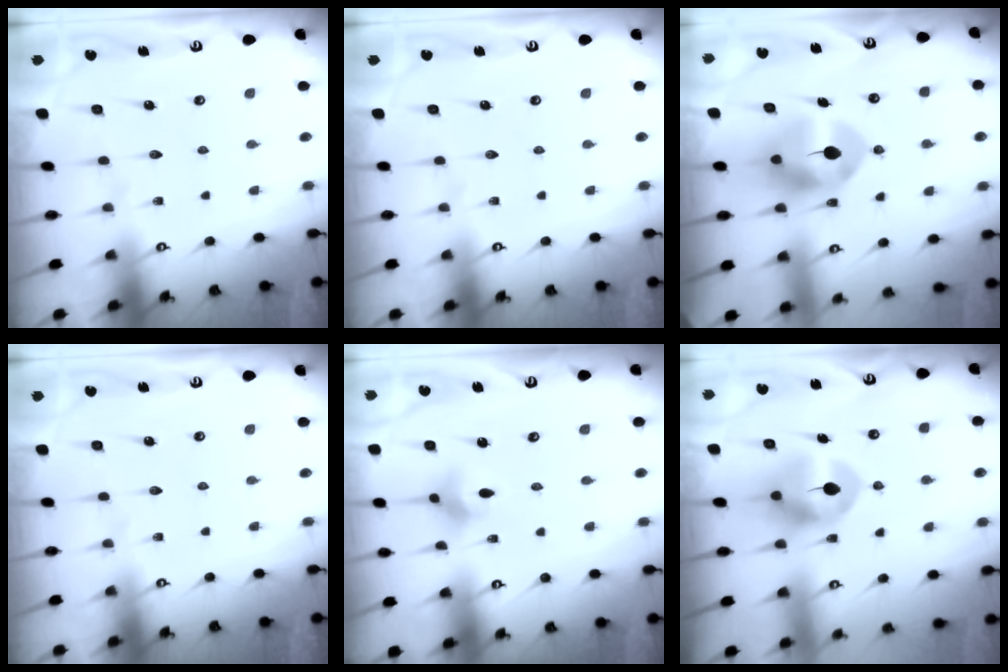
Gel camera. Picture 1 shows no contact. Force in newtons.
{"total": 0.0}
{"total": 9.7, "press": 9.6, "slide": 1.6}
{"total": 0.0}
{"total": 3.7, "press": 3.6, "slide": 0.7}
{"total": 8.4, "press": 8.3, "slide": 1.2}